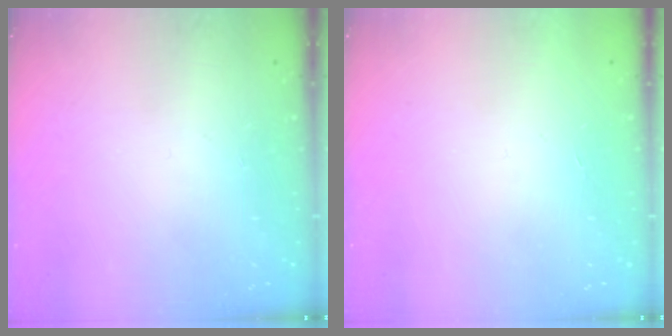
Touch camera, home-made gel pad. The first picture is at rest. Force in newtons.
{"total": 1.5, "press": 1.5, "slide": 0.1}